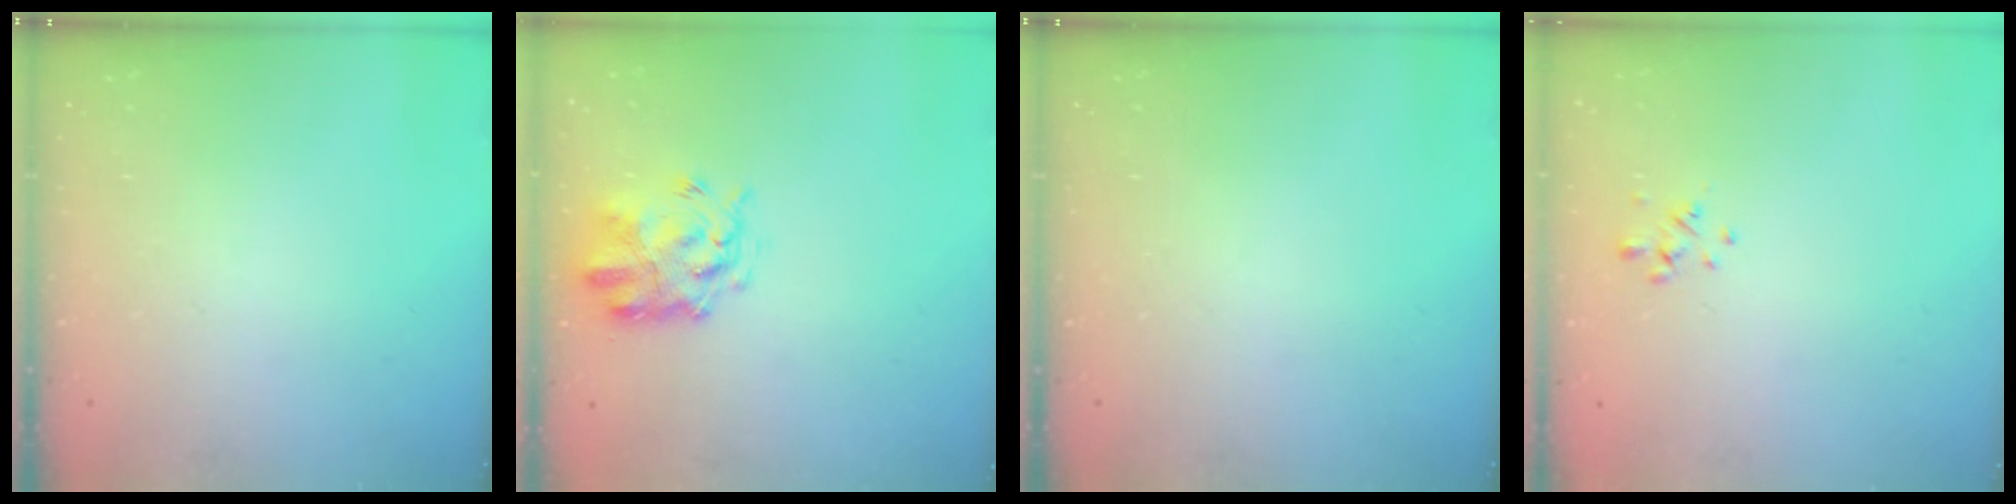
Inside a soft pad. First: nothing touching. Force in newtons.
{"total": 3.6, "press": 3.4, "slide": 1.1}
{"total": 0.0}
{"total": 0.9, "press": 0.7, "slide": 0.5}